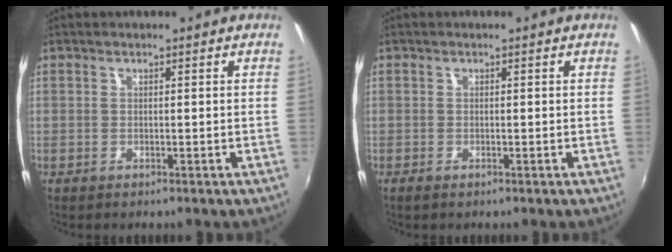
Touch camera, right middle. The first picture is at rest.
{"total": 0.8, "force": [-0.6, 0.3, 0.4], "torque": [-0.010, -0.004, -0.011]}